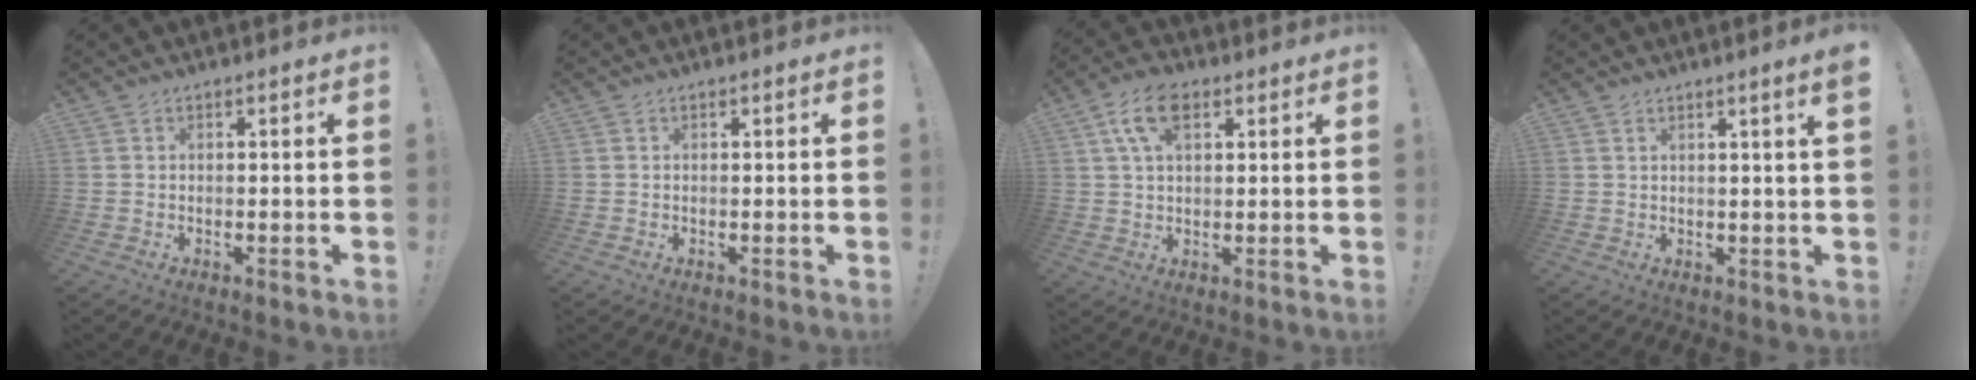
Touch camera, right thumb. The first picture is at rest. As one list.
[{"total": 0.0}, {"total": 9.2, "force": [3.8, 5.0, 6.7], "torque": [-0.119, 0.005, 0.073]}, {"total": 2.8, "force": [1.5, -0.8, 2.2], "torque": [-0.034, -0.009, 0.022]}]